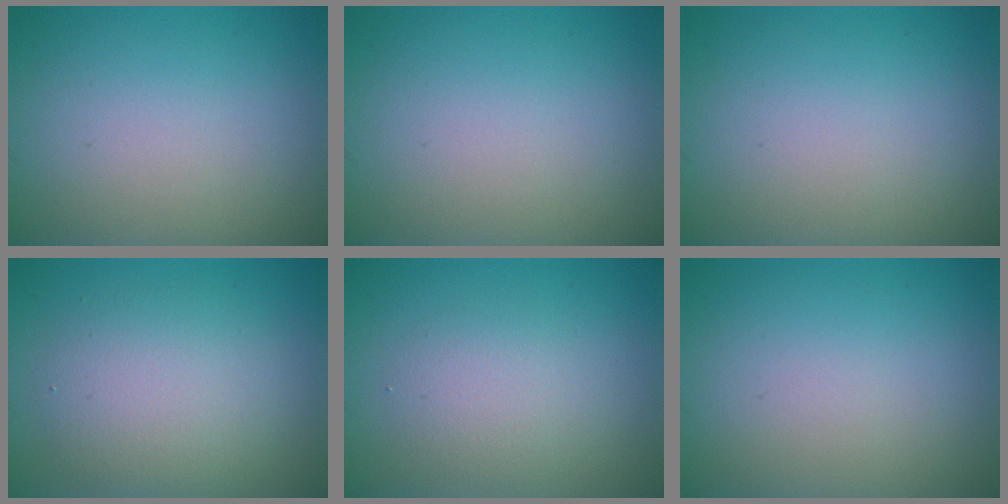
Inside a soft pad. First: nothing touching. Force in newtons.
{"total": 0.0}
{"total": 0.0}
{"total": 4.5, "press": 4.5, "slide": 0.4}
{"total": 2.4, "press": 2.4, "slide": 0.1}
{"total": 0.0}